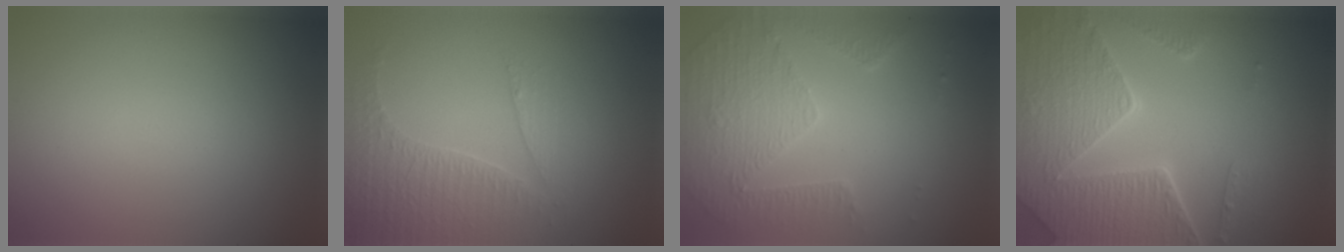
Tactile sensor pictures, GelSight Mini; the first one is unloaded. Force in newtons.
{"total": 3.6, "press": 2.8, "slide": 2.3}
{"total": 5.0, "press": 3.5, "slide": 3.6}
{"total": 8.3, "press": 6.1, "slide": 5.6}